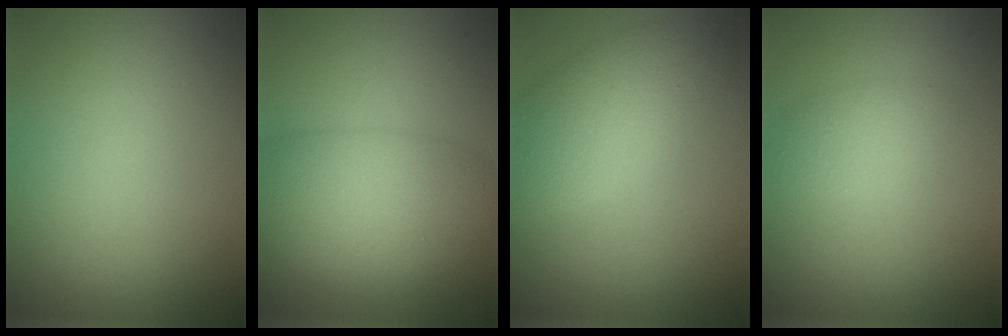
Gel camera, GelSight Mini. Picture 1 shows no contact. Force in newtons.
{"total": 7.2, "press": 7.2, "slide": 0.4}
{"total": 4.9, "press": 4.9, "slide": 0.2}
{"total": 1.9, "press": 1.9, "slide": 0.1}